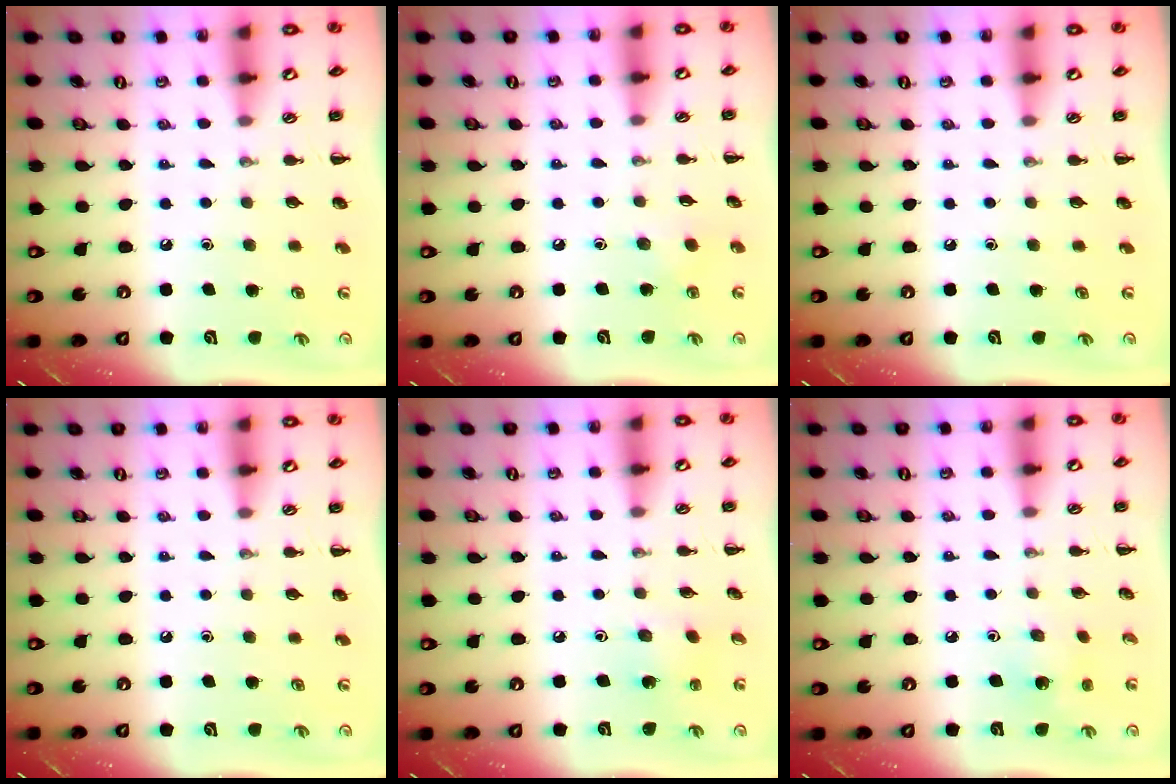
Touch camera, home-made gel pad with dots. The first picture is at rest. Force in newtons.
{"total": 3.6, "press": 3.5, "slide": 1.1}
{"total": 0.0}
{"total": 0.0}
{"total": 1.6, "press": 1.5, "slide": 0.5}
{"total": 1.8, "press": 1.7, "slide": 0.5}